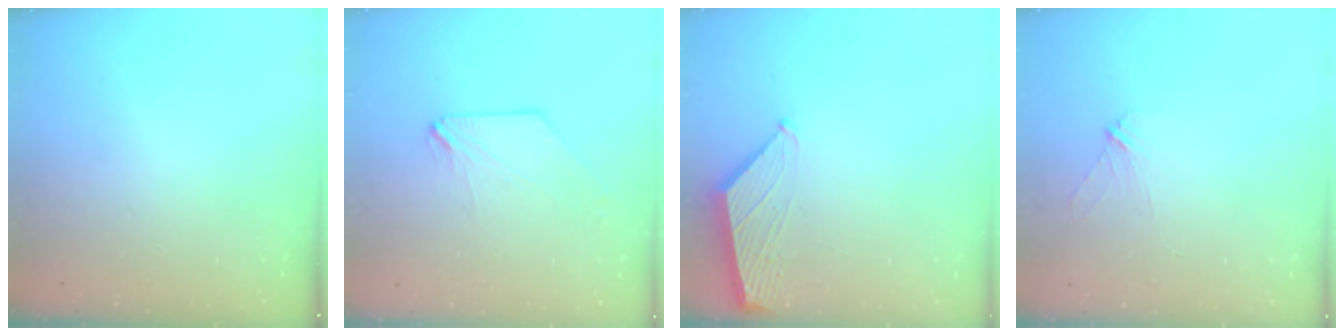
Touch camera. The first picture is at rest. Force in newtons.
{"total": 1.4, "press": 1.4, "slide": 0.2}
{"total": 1.5, "press": 1.4, "slide": 0.2}
{"total": 2.4, "press": 2.4, "slide": 0.5}